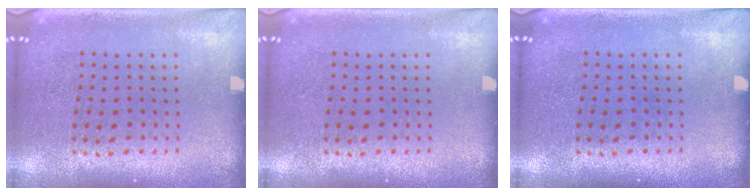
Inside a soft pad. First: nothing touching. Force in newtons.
{"total": 0.0}
{"total": 0.0}